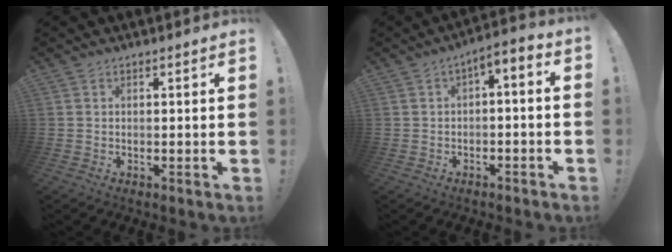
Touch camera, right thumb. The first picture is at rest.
{"total": 3.9, "force": [-2.0, 1.3, 3.1], "torque": [-0.051, 0.009, -0.033]}